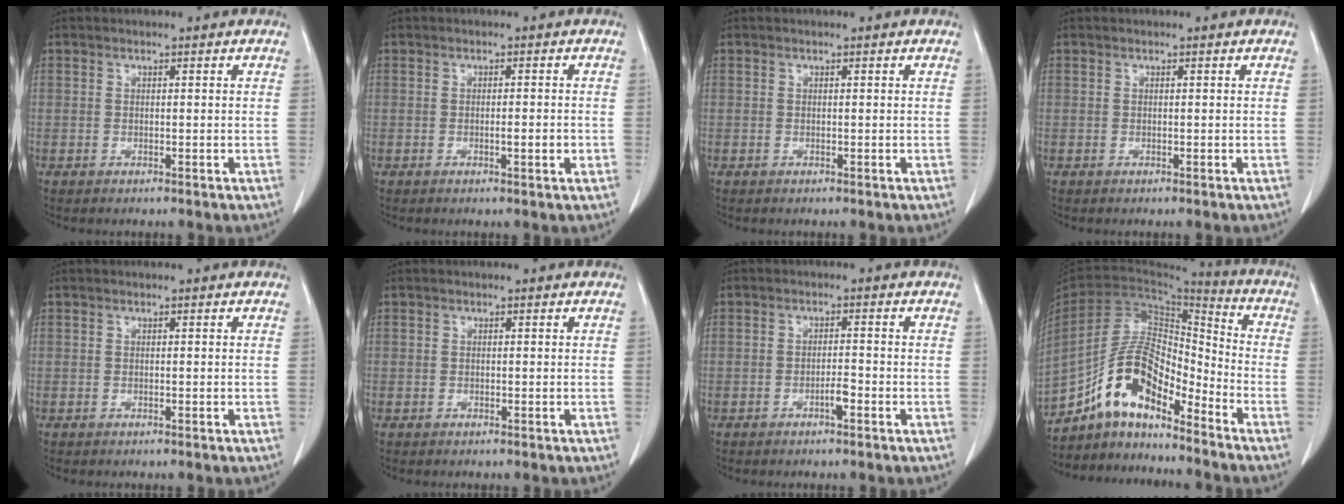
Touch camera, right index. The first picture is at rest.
{"total": 2.0, "force": [-0.5, 0.3, 1.9], "torque": [-0.032, 0.001, -0.005]}
{"total": 0.0}
{"total": 0.0}
{"total": 0.0}
{"total": 0.0}
{"total": 1.9, "force": [-1.1, 0.3, 1.5], "torque": [-0.027, 0.003, -0.017]}
{"total": 12.9, "force": [-9.6, 4.2, 7.5], "torque": [-0.137, 0.038, -0.172]}